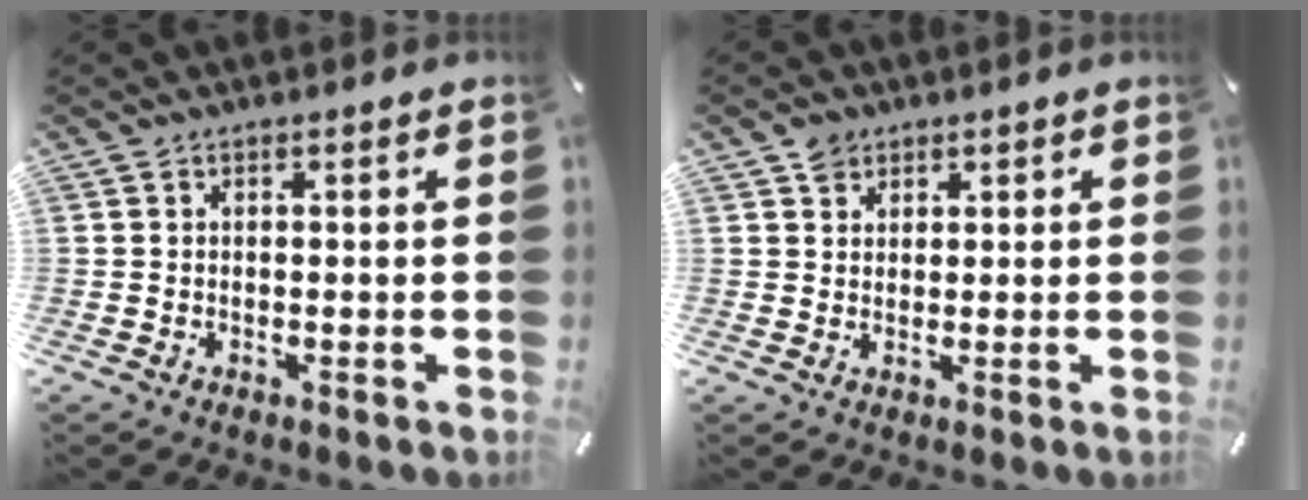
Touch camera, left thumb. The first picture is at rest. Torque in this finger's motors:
{"motor_torque": [0.18, 0.00, 0.00, -0.53, 0.02]}